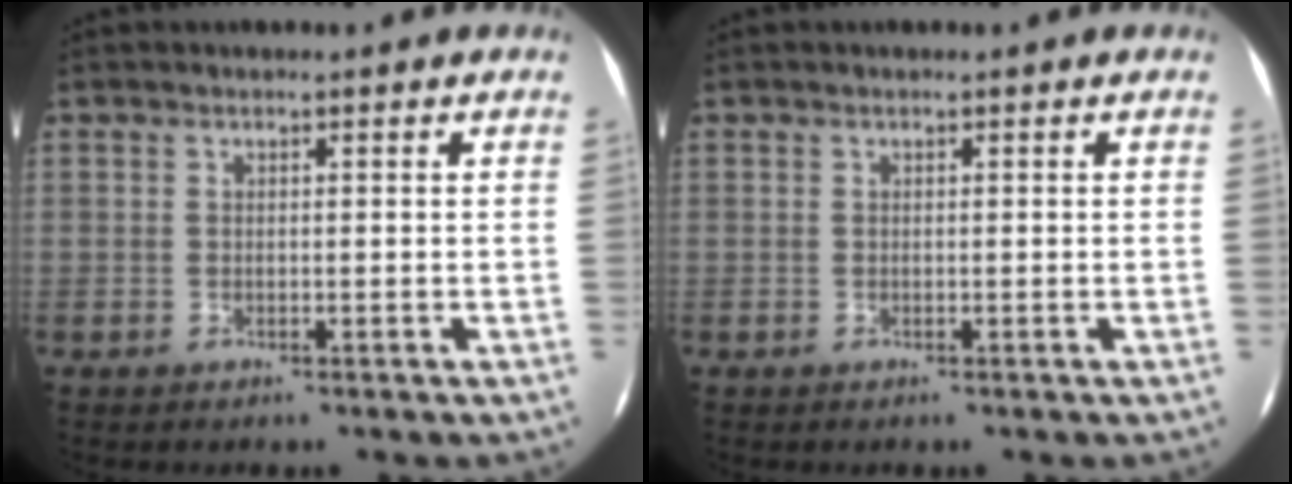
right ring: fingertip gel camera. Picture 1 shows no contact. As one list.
[{"total": 0.0}]